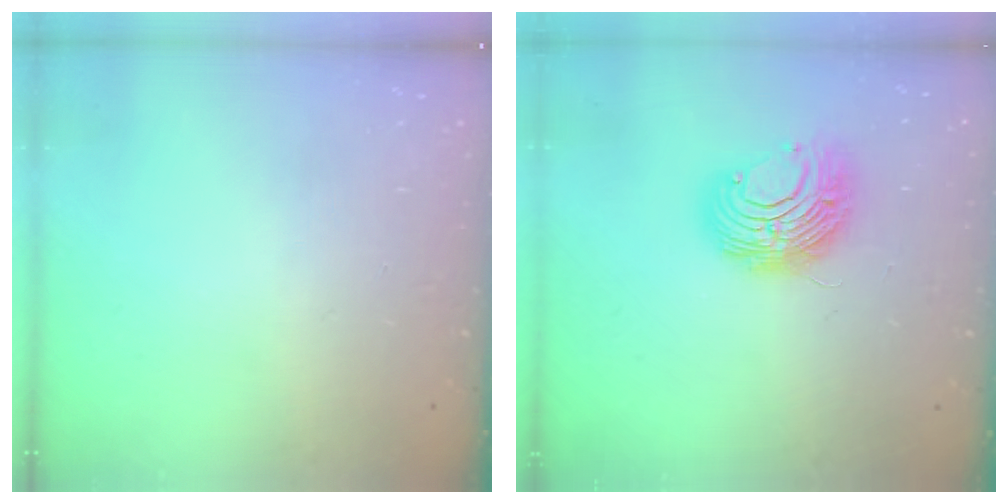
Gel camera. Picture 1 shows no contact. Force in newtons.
{"total": 8.9, "press": 8.9, "slide": 0.1}